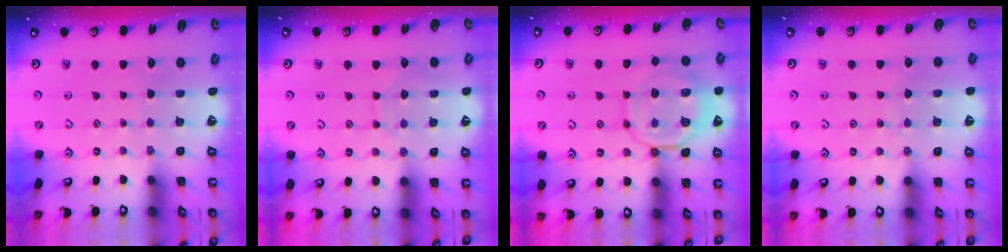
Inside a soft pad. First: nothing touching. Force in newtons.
{"total": 6.6, "press": 6.5, "slide": 0.5}
{"total": 12.0, "press": 11.9, "slide": 1.2}
{"total": 2.6, "press": 2.6, "slide": 0.3}